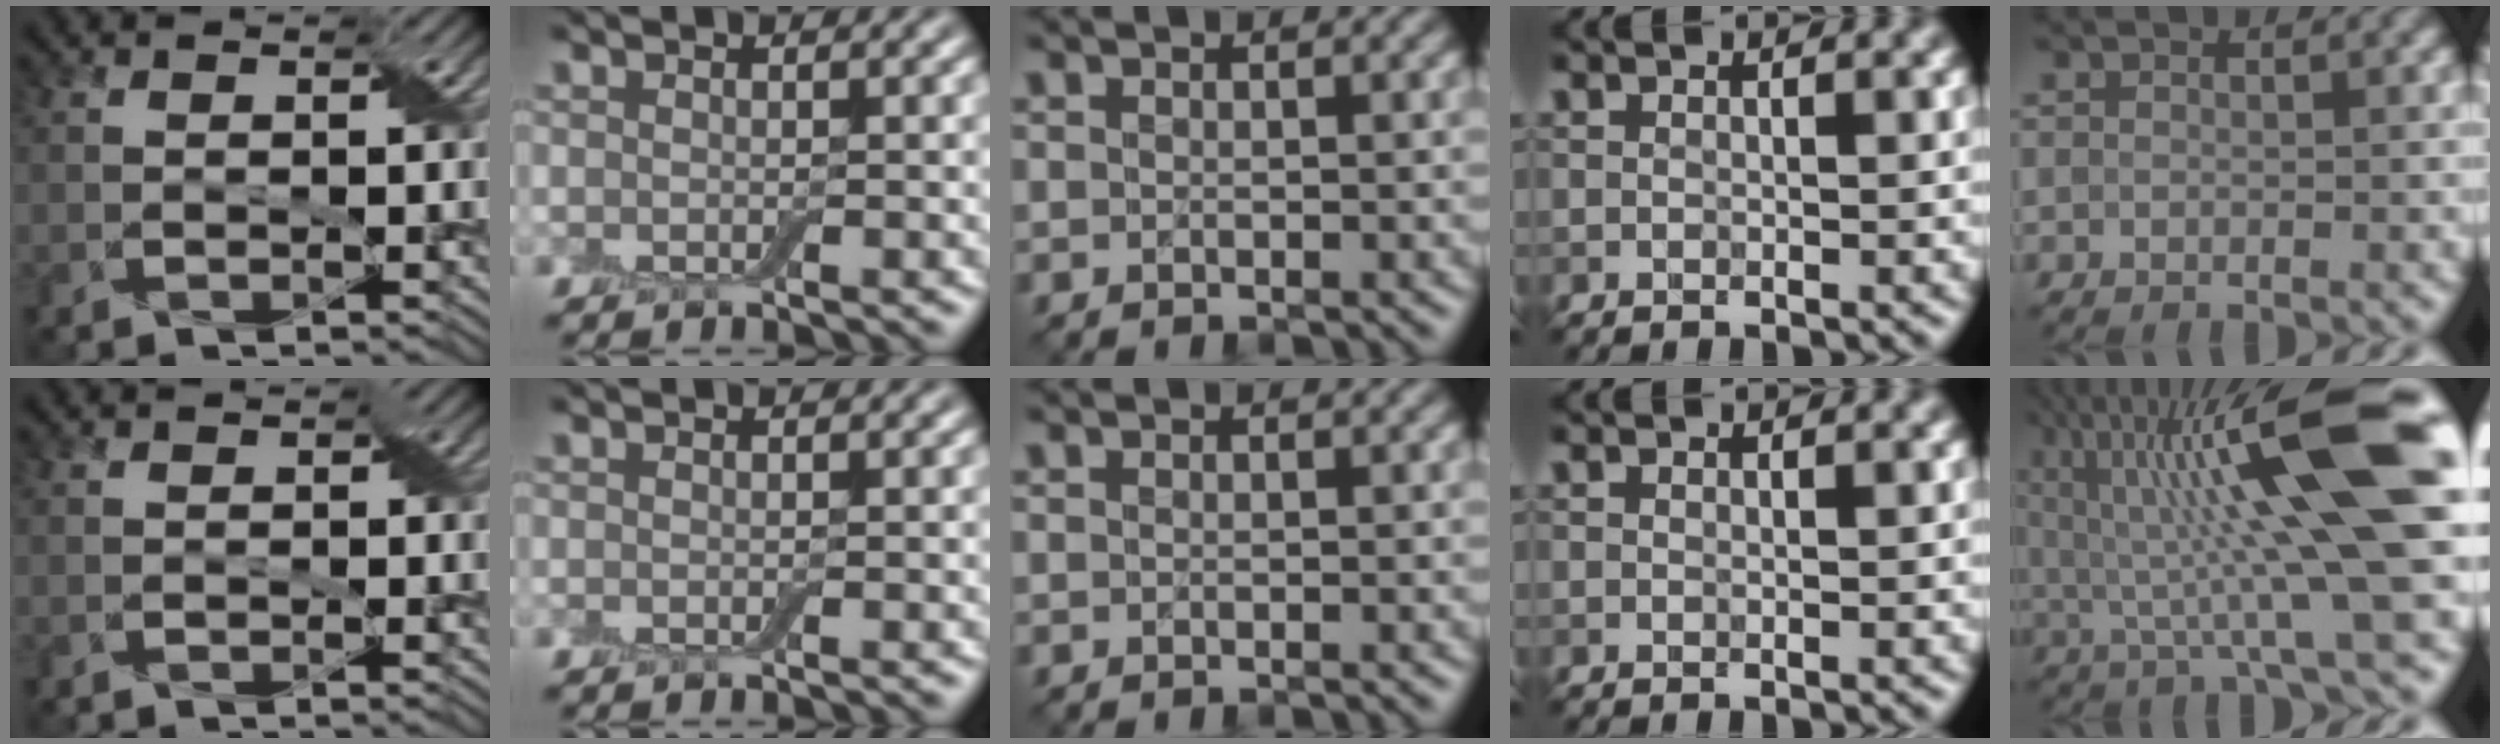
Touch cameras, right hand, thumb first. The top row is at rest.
{"thumb": {"total": 0.8, "force": [0.0, 0.6, 0.5], "torque": [-0.004, 0.001, -0.001]}, "little": {"total": 15.1, "force": [2.8, 2.7, 14.6], "torque": [-0.229, 0.010, 0.042]}}